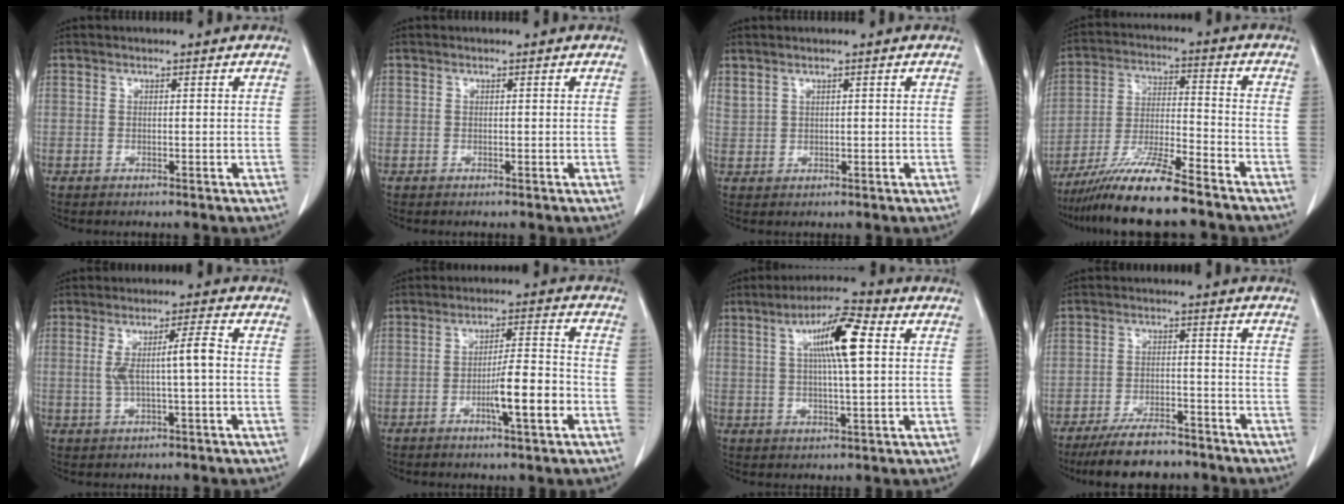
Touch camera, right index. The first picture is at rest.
{"total": 0.0}
{"total": 1.6, "force": [1.3, 0.8, 0.4], "torque": [-0.010, 0.009, 0.032]}
{"total": 12.7, "force": [-10.1, 0.3, 7.8], "torque": [-0.142, -0.021, -0.180]}
{"total": 5.5, "force": [0.1, 0.3, 5.5], "torque": [-0.103, 0.013, 0.005]}
{"total": 7.9, "force": [-2.9, 0.7, 7.3], "torque": [-0.120, 0.004, -0.047]}
{"total": 9.4, "force": [2.4, 1.0, 9.1], "torque": [-0.160, 0.014, 0.038]}
{"total": 9.2, "force": [-7.8, 2.6, 4.1], "torque": [-0.068, -0.011, -0.130]}